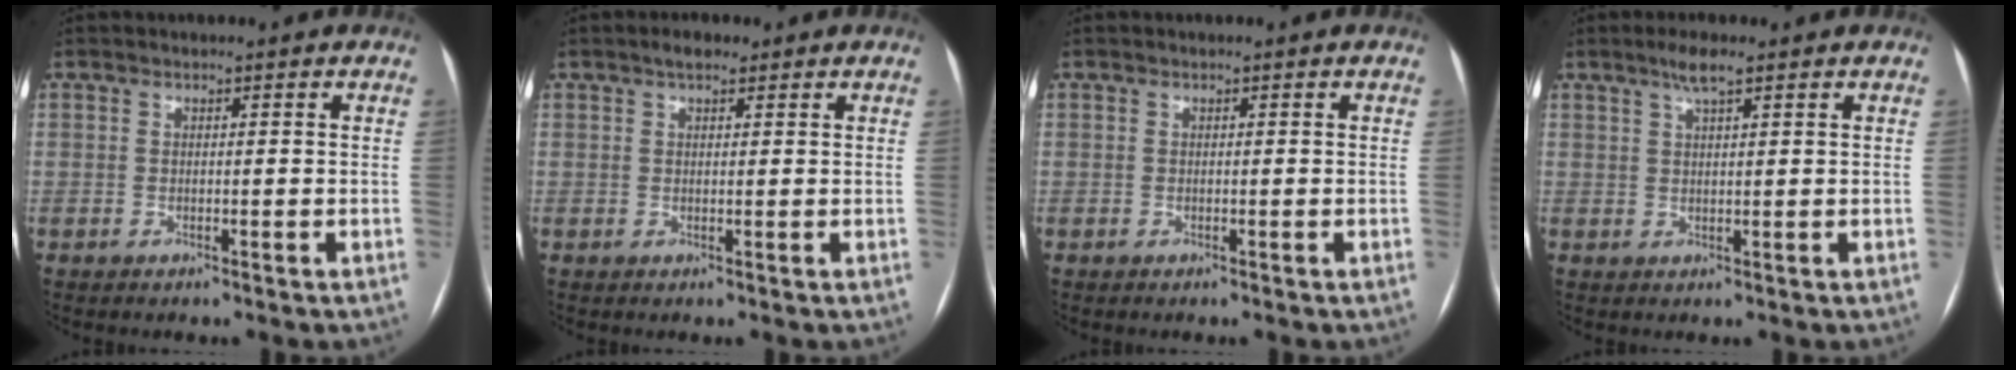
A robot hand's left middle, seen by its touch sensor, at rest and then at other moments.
{"total": 1.9, "force": [1.4, 0.7, 1.1], "torque": [-0.023, 0.009, 0.021]}
{"total": 0.0}
{"total": 2.9, "force": [2.0, 0.2, 2.1], "torque": [-0.047, 0.004, 0.037]}